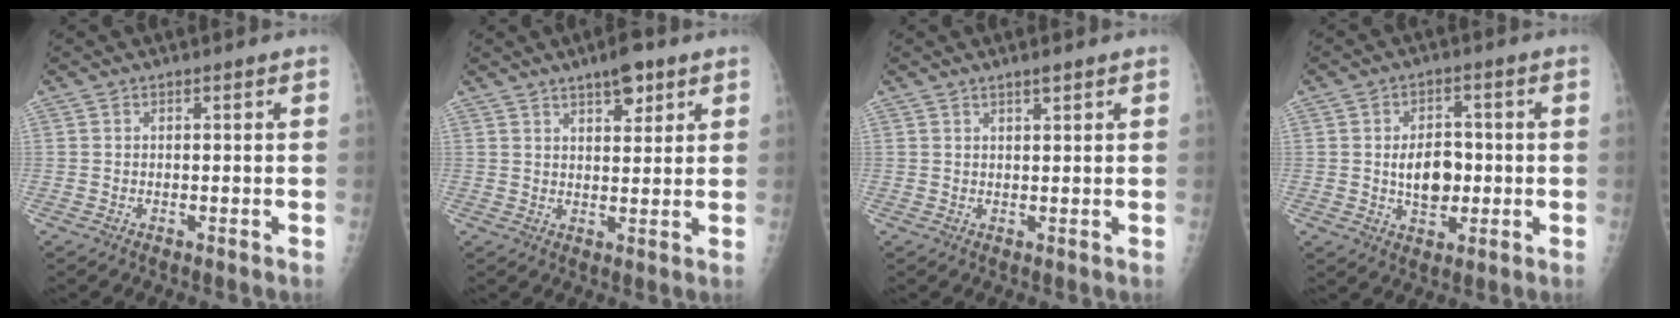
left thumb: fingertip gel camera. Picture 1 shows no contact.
{"total": 5.8, "force": [3.8, 2.1, 3.9], "torque": [-0.042, -0.019, 0.054]}
{"total": 1.6, "force": [1.3, 0.2, 1.0], "torque": [-0.014, -0.008, 0.023]}
{"total": 7.5, "force": [-0.4, 5.1, 5.6], "torque": [-0.064, 0.002, -0.004]}